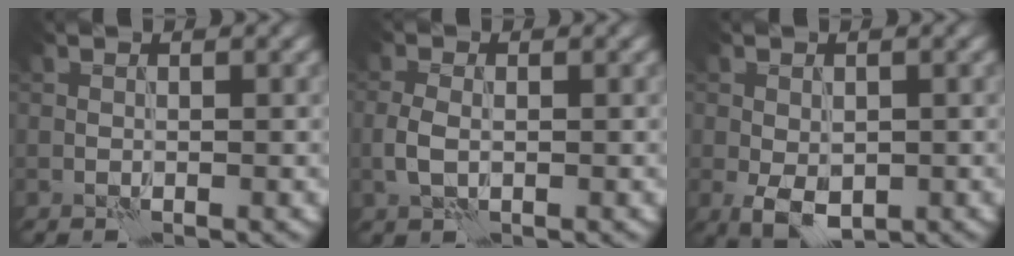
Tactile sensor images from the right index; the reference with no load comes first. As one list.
[{"total": 2.0, "force": [-0.2, 1.3, 1.5], "torque": [-0.037, -0.001, -0.007]}, {"total": 4.2, "force": [-1.3, 2.7, 3.0], "torque": [-0.053, -0.011, -0.021]}]